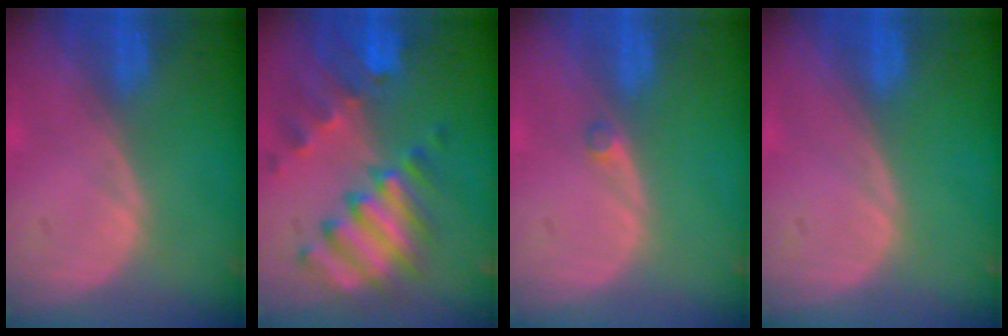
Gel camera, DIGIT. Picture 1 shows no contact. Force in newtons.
{"total": 10.2, "press": 8.9, "slide": 5.0}
{"total": 1.0, "press": 0.9, "slide": 0.5}
{"total": 0.0}